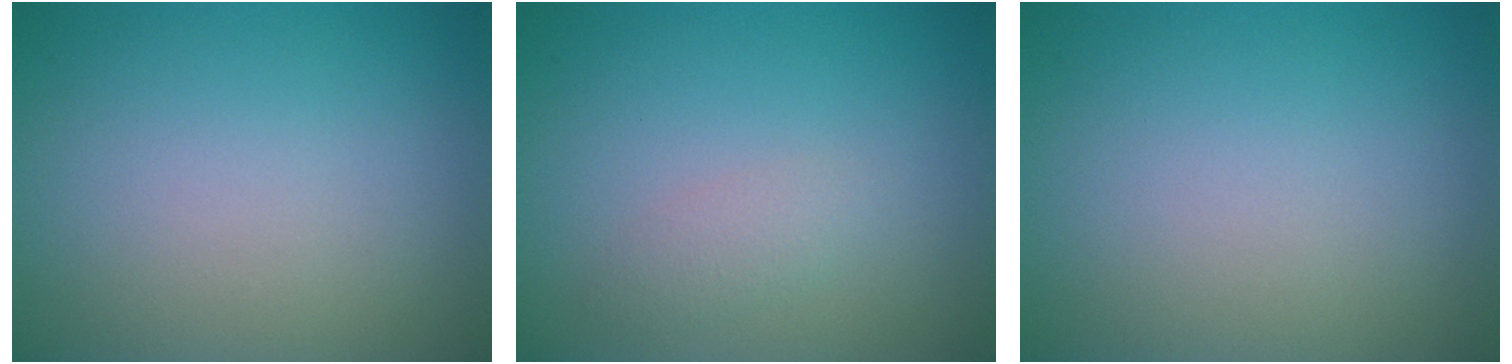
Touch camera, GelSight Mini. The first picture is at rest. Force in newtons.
{"total": 1.3, "press": 1.3, "slide": 0.0}
{"total": 0.0}